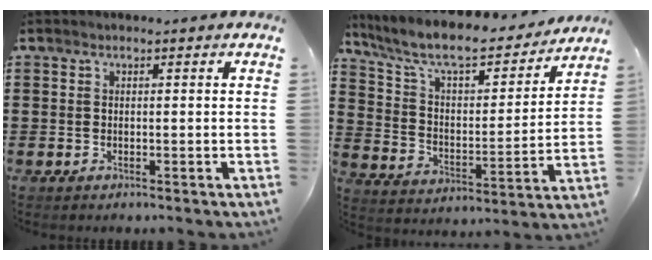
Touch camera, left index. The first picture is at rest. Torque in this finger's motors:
{"motor_torque": [1.66, -0.48, 0.36, 0.21]}